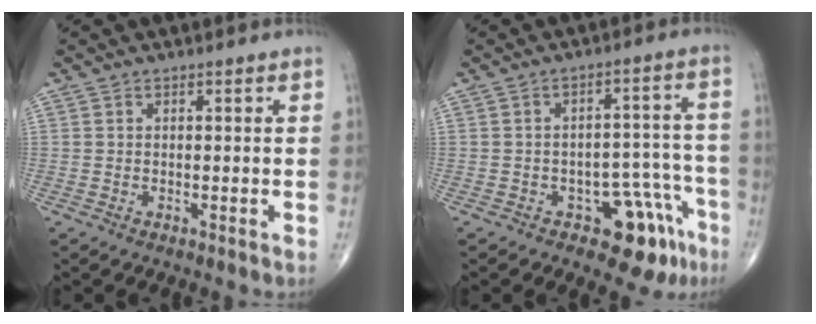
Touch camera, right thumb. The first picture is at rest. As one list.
[{"total": 10.7, "force": [-6.1, 5.6, 6.8], "torque": [-0.038, 0.054, -0.073]}]